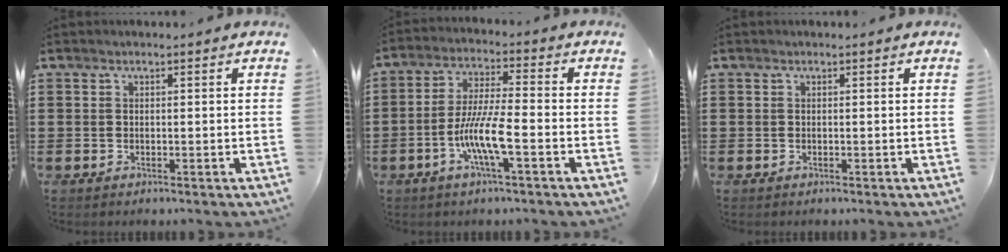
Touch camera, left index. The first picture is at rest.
{"total": 8.1, "force": [-3.5, 1.2, 7.2], "torque": [-0.153, -0.007, -0.073]}
{"total": 0.0}